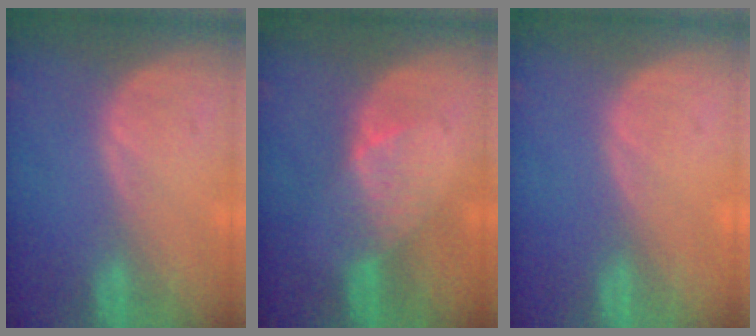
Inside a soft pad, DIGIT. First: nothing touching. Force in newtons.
{"total": 3.1, "press": 3.1, "slide": 0.3}
{"total": 0.0}